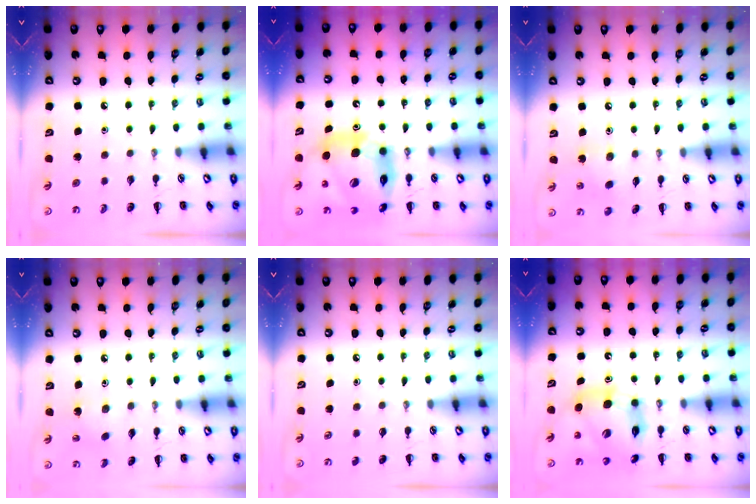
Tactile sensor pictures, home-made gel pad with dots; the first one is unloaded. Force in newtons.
{"total": 17.5, "press": 16.7, "slide": 5.1}
{"total": 4.6, "press": 4.5, "slide": 0.9}
{"total": 1.5, "press": 1.5, "slide": 0.5}
{"total": 0.0}
{"total": 11.6, "press": 11.1, "slide": 3.1}